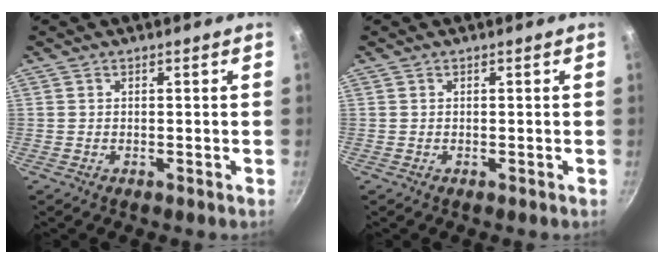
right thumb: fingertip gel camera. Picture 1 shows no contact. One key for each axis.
{"total": 0.0}